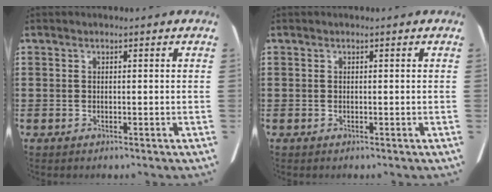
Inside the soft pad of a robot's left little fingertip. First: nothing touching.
{"total": 0.0}